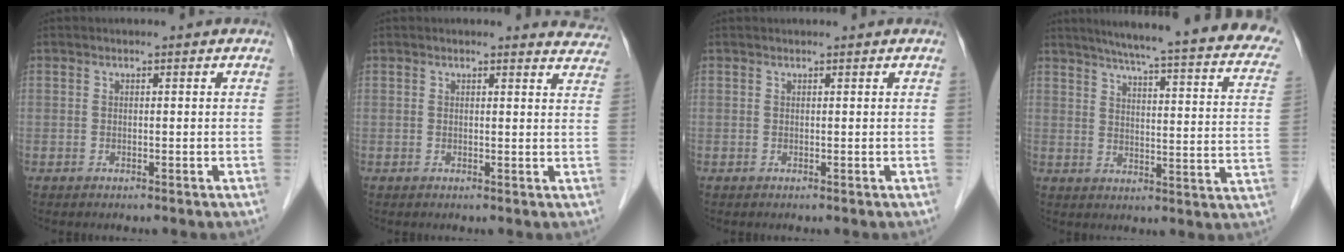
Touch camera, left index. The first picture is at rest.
{"total": 4.3, "force": [4.2, 0.9, 0.1], "torque": [0.013, -0.023, 0.018]}
{"total": 1.1, "force": [1.0, 0.0, 0.3], "torque": [-0.005, 0.016, 0.018]}
{"total": 27.0, "force": [22.4, 2.3, 14.9], "torque": [-0.194, -0.036, 0.259]}